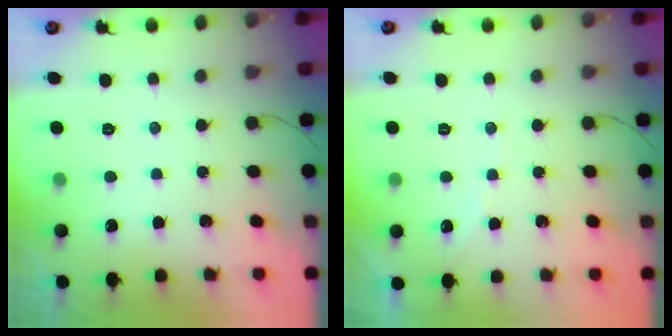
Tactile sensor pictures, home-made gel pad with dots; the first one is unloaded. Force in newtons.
{"total": 2.8, "press": 2.8, "slide": 0.5}